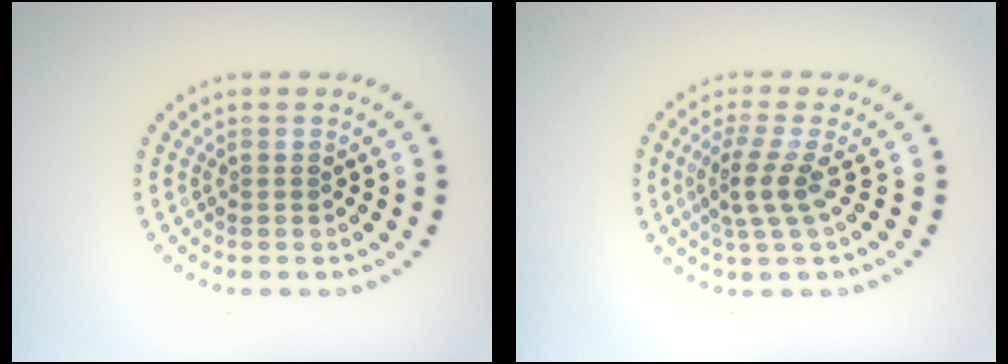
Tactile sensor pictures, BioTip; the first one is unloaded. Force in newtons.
{"total": 2.8, "press": 1.9, "slide": 2.0}